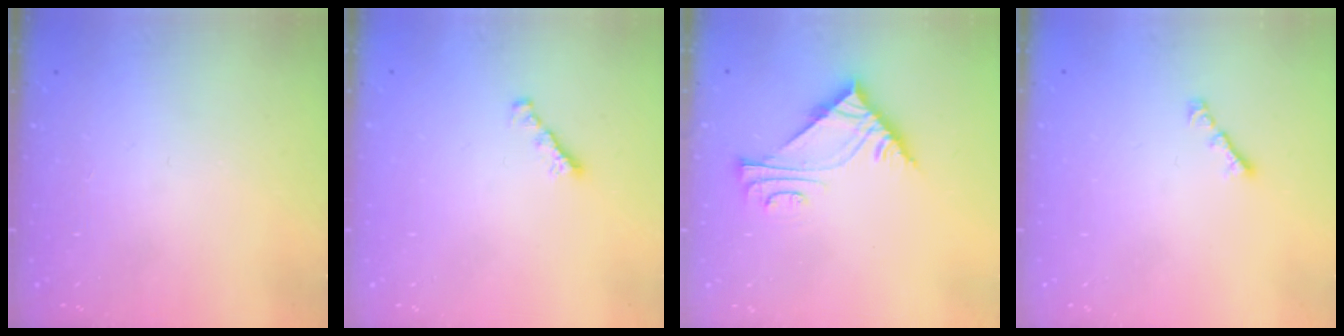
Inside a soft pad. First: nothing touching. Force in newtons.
{"total": 1.6, "press": 1.5, "slide": 0.5}
{"total": 7.0, "press": 7.0, "slide": 0.1}
{"total": 1.9, "press": 1.8, "slide": 0.6}